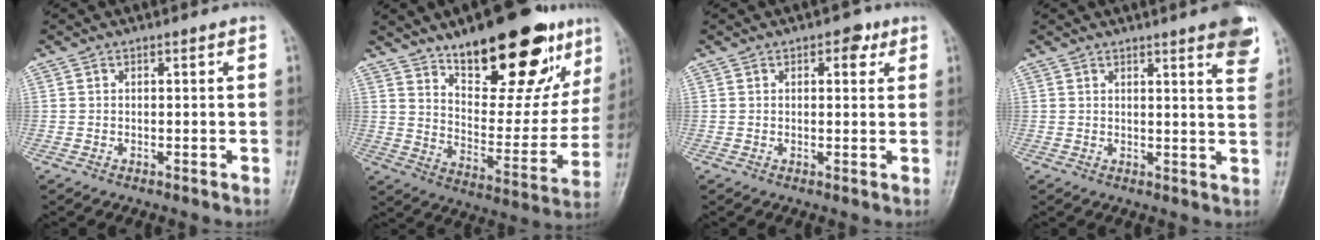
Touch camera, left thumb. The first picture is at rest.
{"total": 24.6, "force": [15.4, 9.6, 16.6], "torque": [-0.185, -0.071, 0.235]}
{"total": 3.4, "force": [1.7, 1.9, 2.2], "torque": [-0.011, -0.002, 0.017]}
{"total": 7.9, "force": [4.9, 1.2, 6.0], "torque": [-0.058, -0.019, 0.050]}